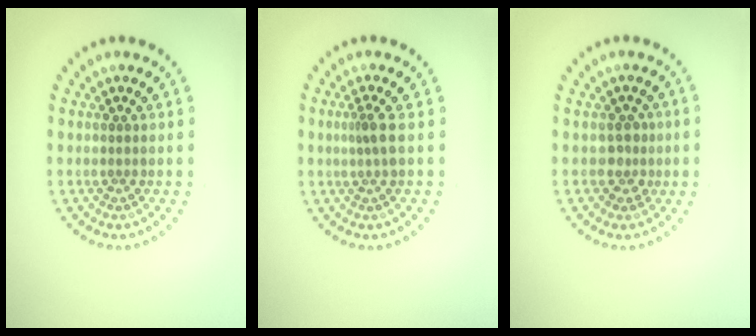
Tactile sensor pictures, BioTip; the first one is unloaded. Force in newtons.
{"total": 1.6, "press": 1.2, "slide": 1.2}
{"total": 1.6, "press": 1.3, "slide": 1.0}